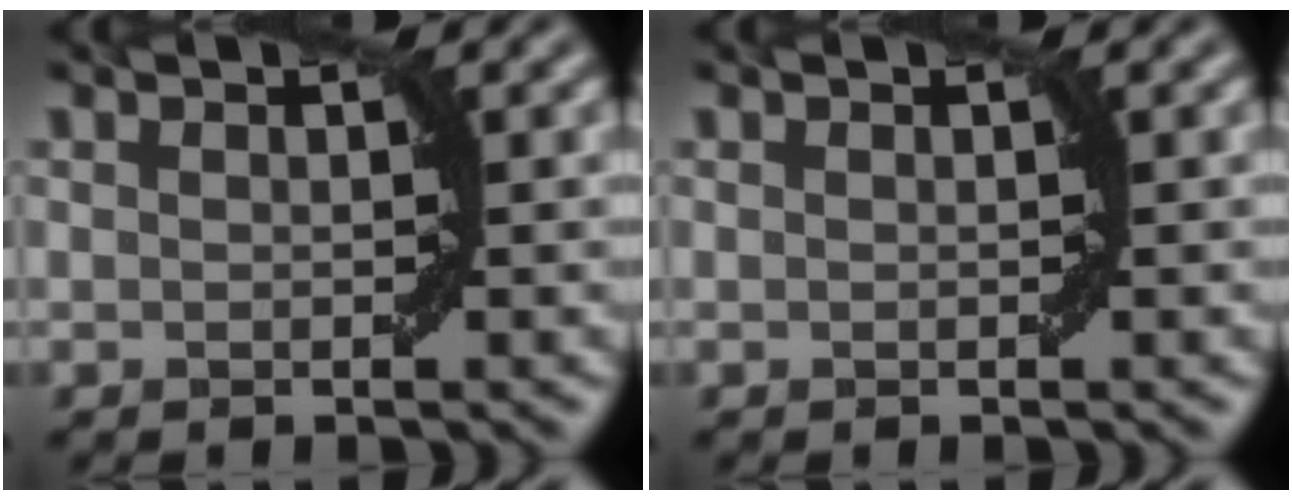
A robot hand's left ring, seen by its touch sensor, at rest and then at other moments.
{"total": 0.0}